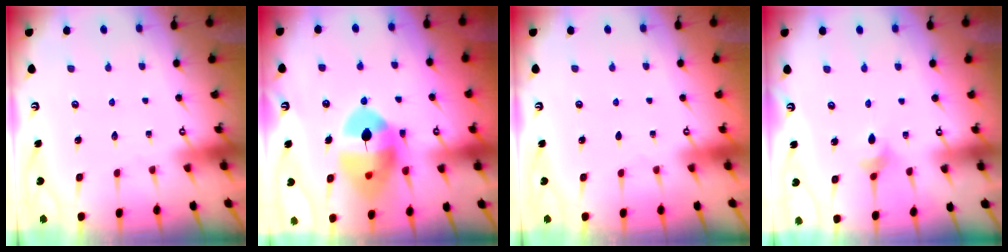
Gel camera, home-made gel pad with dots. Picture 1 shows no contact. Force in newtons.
{"total": 14.6, "press": 14.5, "slide": 2.0}
{"total": 0.0}
{"total": 3.7, "press": 3.7, "slide": 0.7}